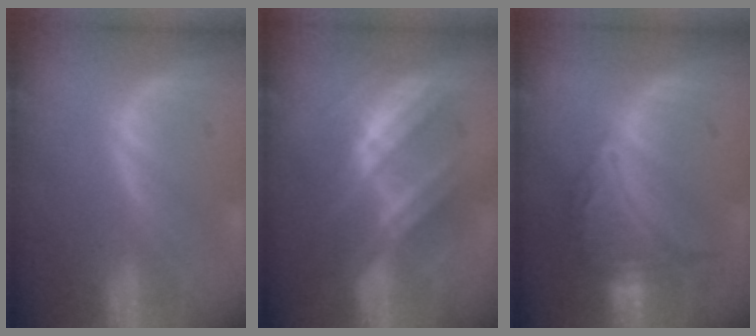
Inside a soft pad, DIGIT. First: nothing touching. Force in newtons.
{"total": 7.2, "press": 7.2, "slide": 0.8}
{"total": 7.7, "press": 7.7, "slide": 0.3}